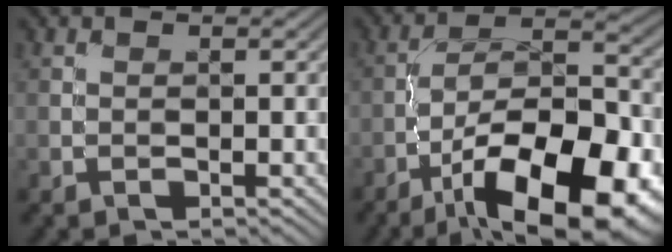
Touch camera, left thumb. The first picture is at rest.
{"total": 17.9, "force": [-9.6, 7.0, 13.3], "torque": [-0.209, -0.011, -0.156]}